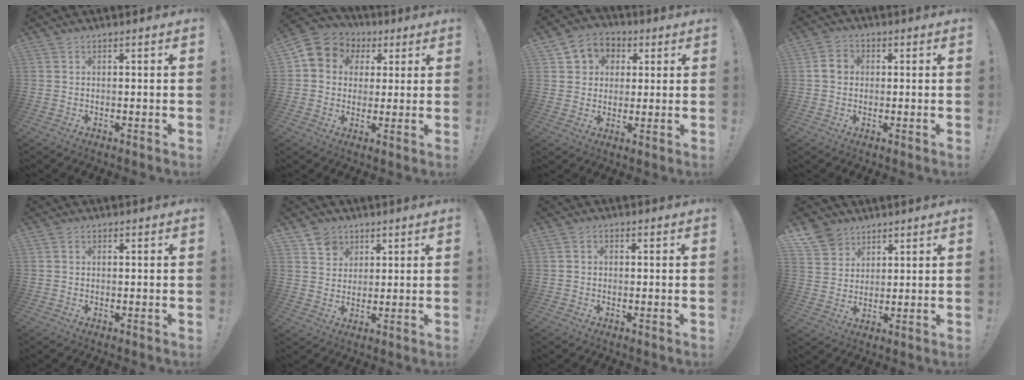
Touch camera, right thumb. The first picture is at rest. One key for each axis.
{"total": 8.3, "fx": 2.3, "fy": 7.4, "fz": 2.8, "tx": -0.041, "ty": -0.006, "tz": 0.048}
{"total": 7.3, "fx": 1.4, "fy": 6.9, "fz": 1.8, "tx": -0.021, "ty": -0.005, "tz": 0.031}
{"total": 5.3, "fx": 0.2, "fy": 4.5, "fz": 2.8, "tx": -0.051, "ty": 0.018, "tz": 0.009}
{"total": 0.8, "fx": 0.1, "fy": 0.7, "fz": 0.1, "tx": 0.002, "ty": 0.001, "tz": 0.001}
{"total": 6.7, "fx": 3.7, "fy": 5.5, "fz": 1.0, "tx": -0.003, "ty": -0.027, "tz": 0.071}
{"total": 1.3, "fx": -0.3, "fy": 1.1, "fz": 0.7, "tx": -0.005, "ty": 0.000, "tz": -0.007}
{"total": 8.2, "fx": 5.6, "fy": 5.9, "fz": 1.1, "tx": -0.016, "ty": -0.046, "tz": 0.111}